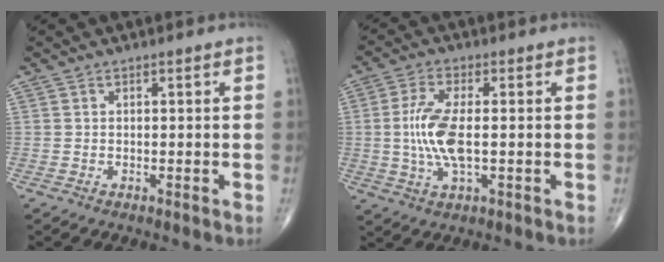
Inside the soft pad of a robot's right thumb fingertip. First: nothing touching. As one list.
[{"total": 9.0, "force": [-0.4, 3.2, 8.4], "torque": [-0.193, -0.003, -0.008]}]